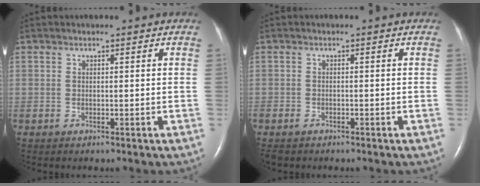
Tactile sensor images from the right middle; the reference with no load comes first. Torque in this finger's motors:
{"motor_torque": [1.00, -1.14, 0.58, 0.10]}